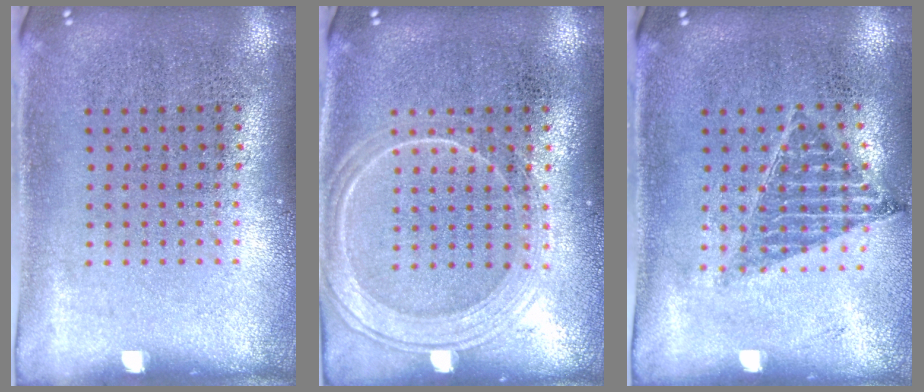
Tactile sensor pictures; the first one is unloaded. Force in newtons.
{"total": 2.4, "press": 2.4, "slide": 0.4}
{"total": 0.9, "press": 0.9, "slide": 0.1}